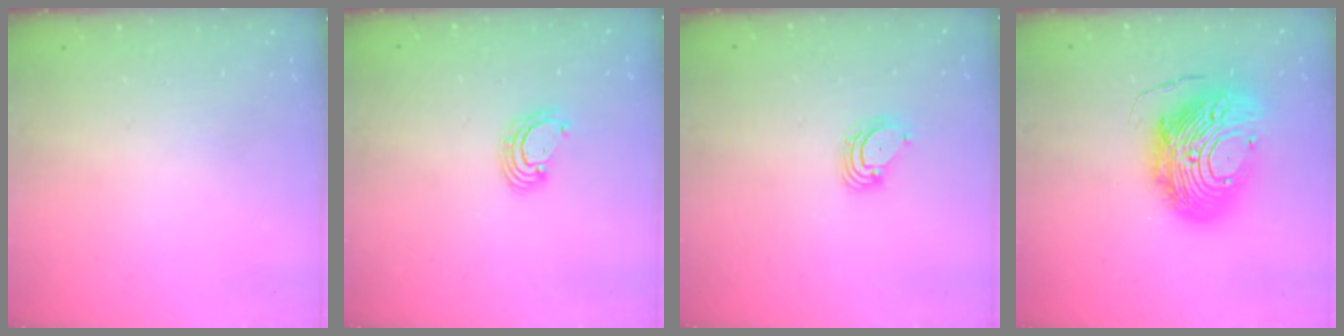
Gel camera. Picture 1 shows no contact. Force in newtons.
{"total": 3.1, "press": 3.1, "slide": 0.1}
{"total": 3.6, "press": 3.6, "slide": 0.3}
{"total": 19.8, "press": 19.7, "slide": 1.9}